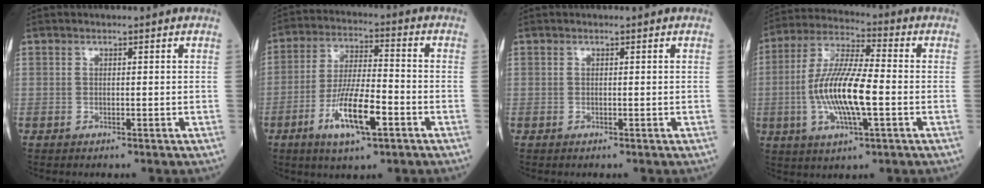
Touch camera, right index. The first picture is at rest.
{"total": 10.8, "force": [-4.6, 2.2, 9.5], "torque": [-0.185, -0.006, -0.081]}
{"total": 0.0}
{"total": 13.4, "force": [-2.3, 2.6, 12.9], "torque": [-0.262, -0.001, -0.042]}